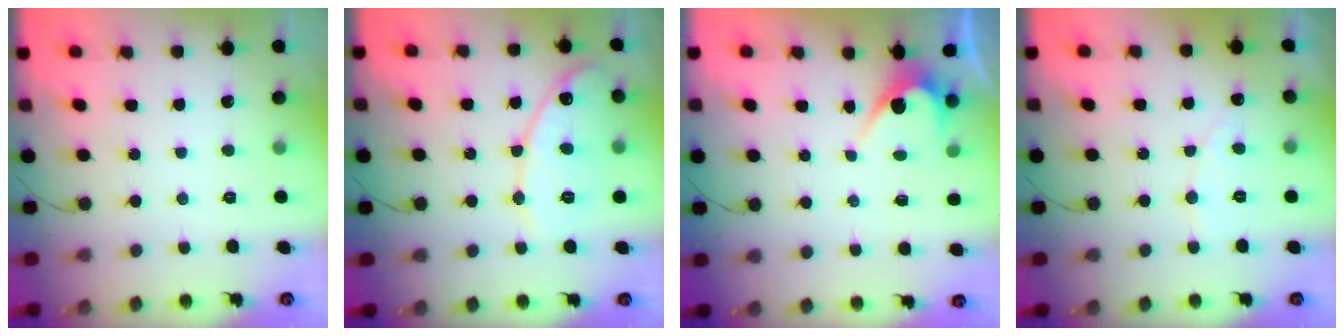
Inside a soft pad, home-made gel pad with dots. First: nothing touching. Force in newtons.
{"total": 11.9, "press": 11.8, "slide": 1.1}
{"total": 2.8, "press": 2.8, "slide": 0.2}
{"total": 4.3, "press": 4.3, "slide": 0.4}